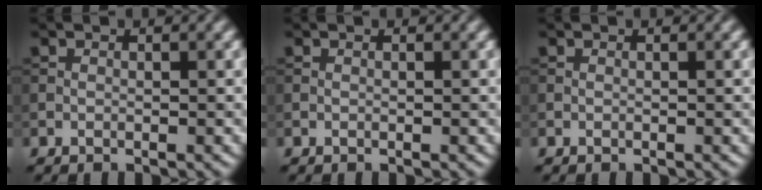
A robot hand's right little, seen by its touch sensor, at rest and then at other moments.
{"total": 0.0}
{"total": 0.0}